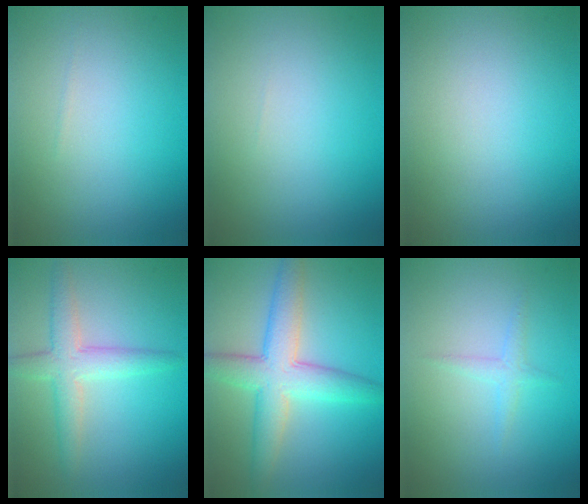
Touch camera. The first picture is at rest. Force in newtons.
{"total": 0.0}
{"total": 0.0}
{"total": 3.7, "press": 3.7, "slide": 0.2}
{"total": 5.9, "press": 5.9, "slide": 0.2}
{"total": 1.2, "press": 1.2, "slide": 0.1}